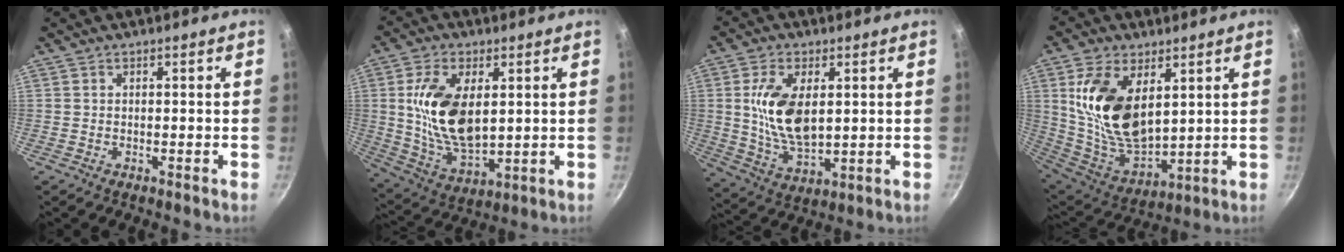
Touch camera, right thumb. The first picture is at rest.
{"total": 15.8, "force": [2.8, 8.7, 12.9], "torque": [-0.230, -0.015, 0.063]}
{"total": 12.9, "force": [2.2, 7.0, 10.6], "torque": [-0.193, -0.012, 0.049]}
{"total": 18.3, "force": [5.4, 10.3, 14.0], "torque": [-0.247, -0.041, 0.120]}